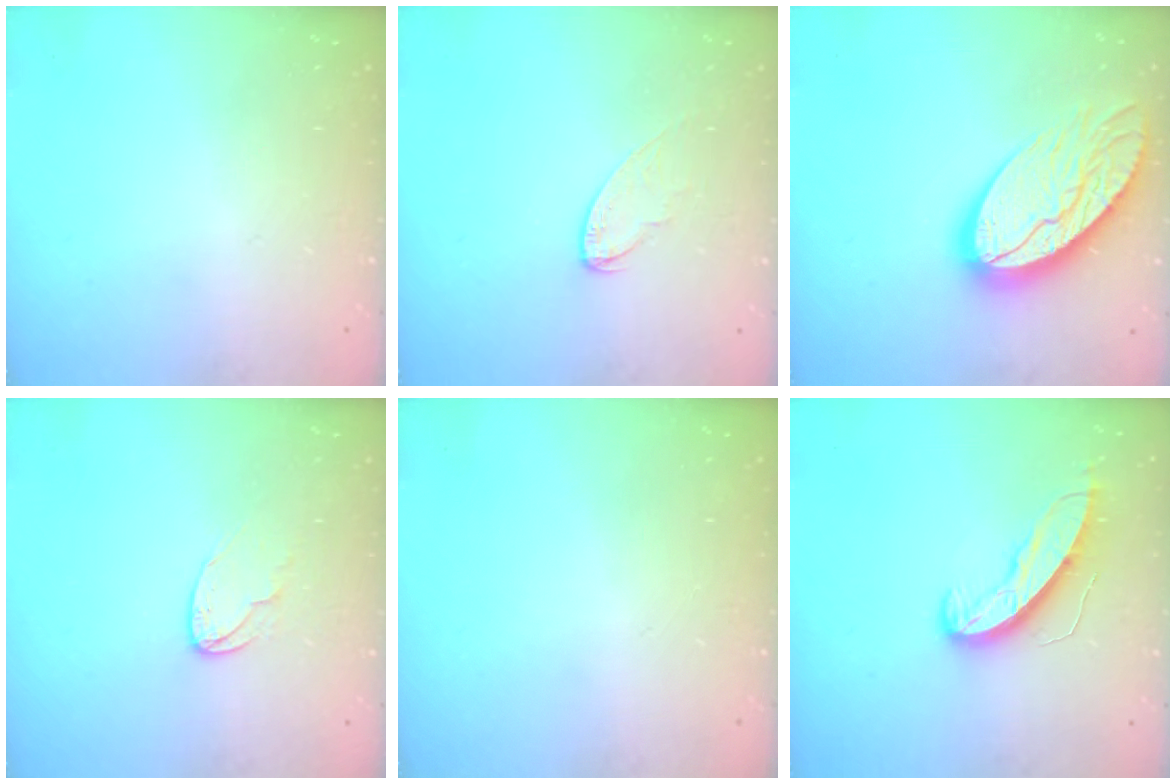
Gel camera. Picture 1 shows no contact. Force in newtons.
{"total": 5.5, "press": 5.5, "slide": 0.4}
{"total": 18.6, "press": 18.6, "slide": 1.6}
{"total": 6.7, "press": 6.6, "slide": 0.6}
{"total": 0.0}
{"total": 9.1, "press": 9.1, "slide": 0.5}